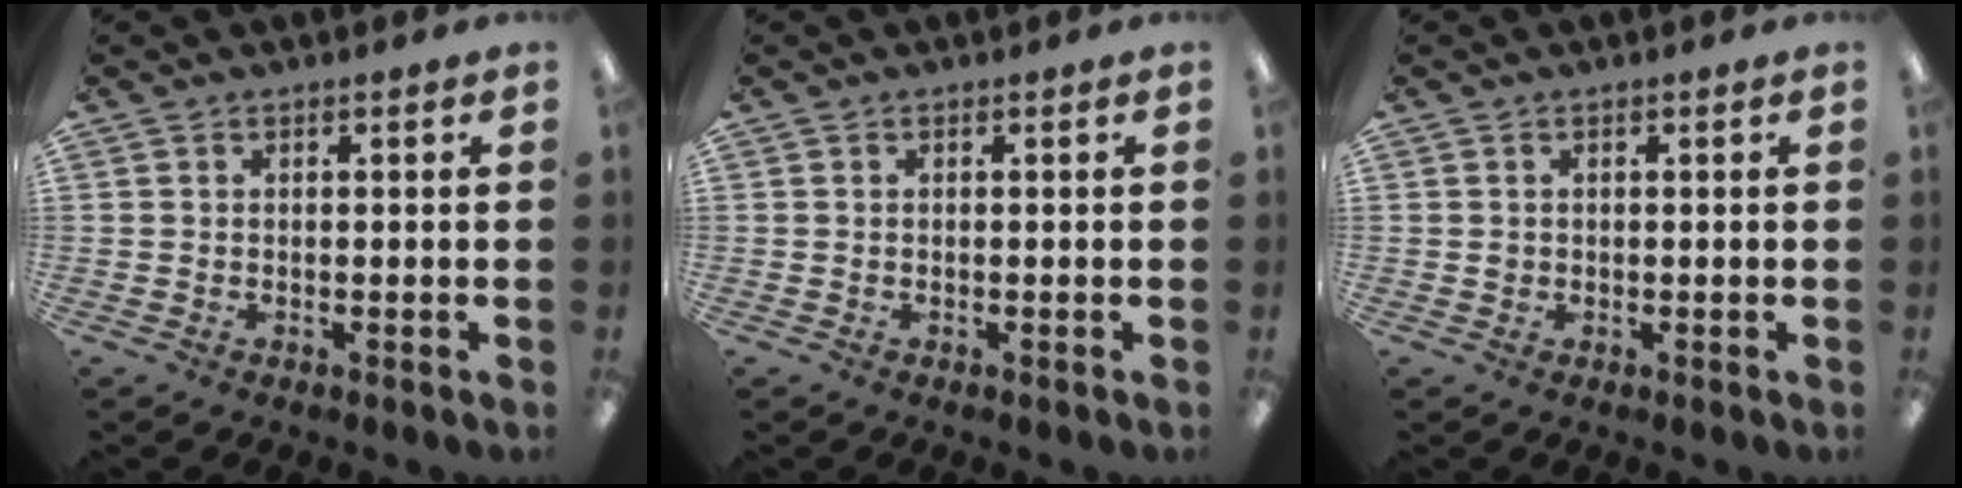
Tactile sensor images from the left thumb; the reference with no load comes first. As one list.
[{"total": 0.0}, {"total": 0.6, "force": [0.1, 0.5, -0.3], "torque": [0.006, 0.004, 0.000]}]